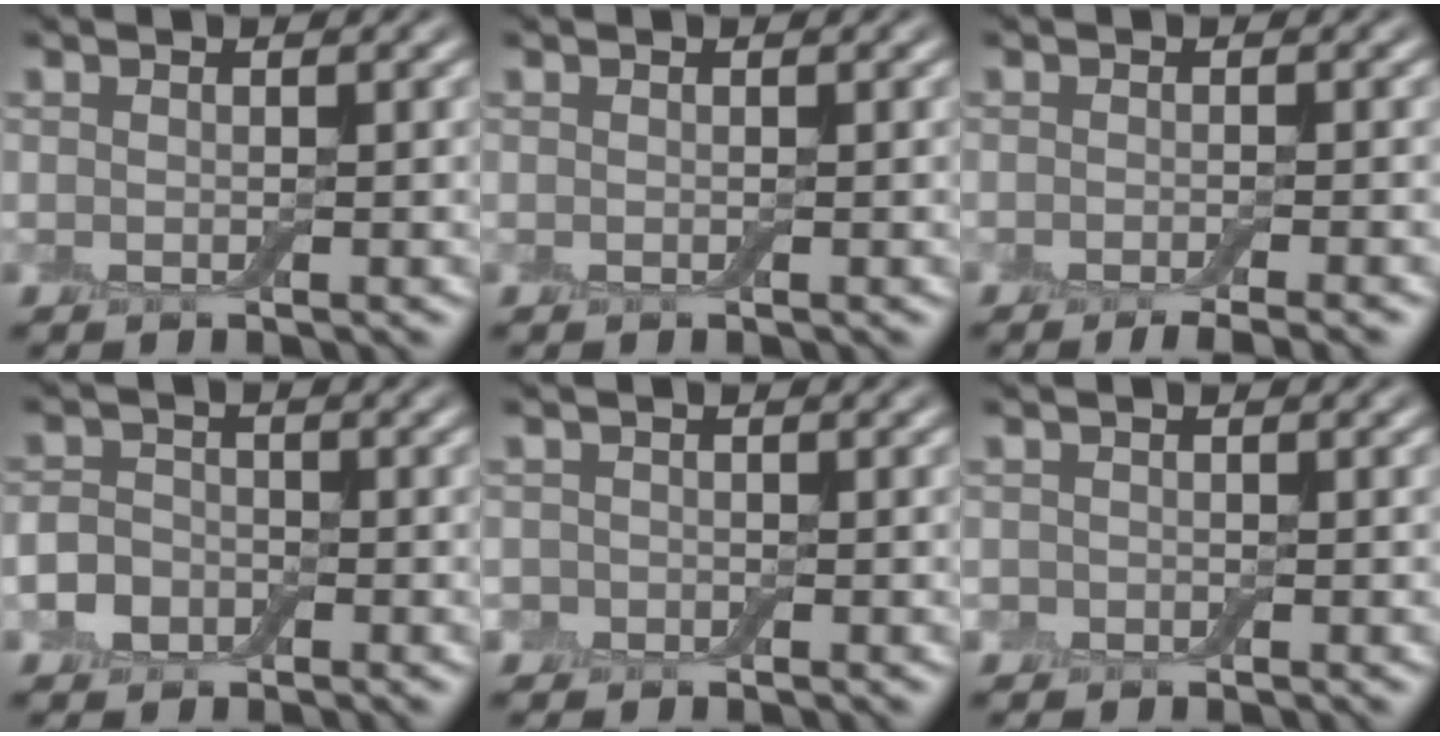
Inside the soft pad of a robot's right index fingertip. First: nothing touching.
{"total": 0.0}
{"total": 3.1, "force": [-2.2, 0.6, 2.1], "torque": [-0.023, -0.001, -0.034]}
{"total": 2.6, "force": [-1.2, 2.0, 1.1], "torque": [-0.017, 0.000, -0.032]}
{"total": 1.2, "force": [-0.5, 1.0, 0.1], "torque": [0.009, -0.002, -0.013]}
{"total": 0.9, "force": [-0.4, 0.8, 0.0], "torque": [0.006, -0.004, -0.009]}